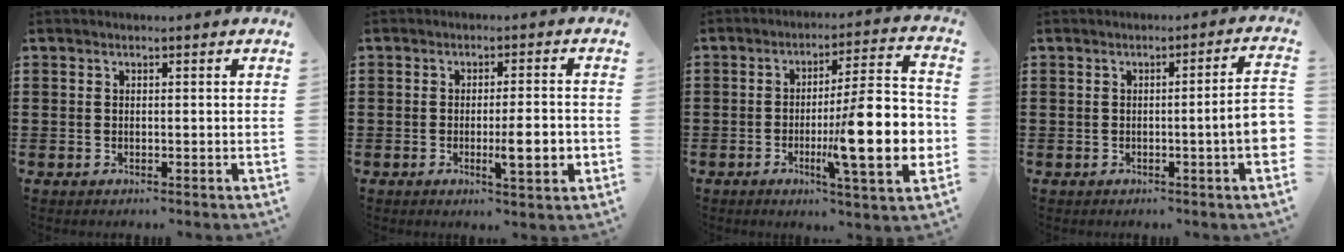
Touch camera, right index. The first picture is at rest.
{"total": 6.3, "force": [-1.3, 1.0, 6.1], "torque": [-0.091, -0.010, -0.021]}
{"total": 16.3, "force": [-2.9, 3.0, 15.7], "torque": [-0.238, -0.018, -0.044]}
{"total": 5.8, "force": [-0.8, 0.1, 5.7], "torque": [-0.087, -0.011, -0.014]}